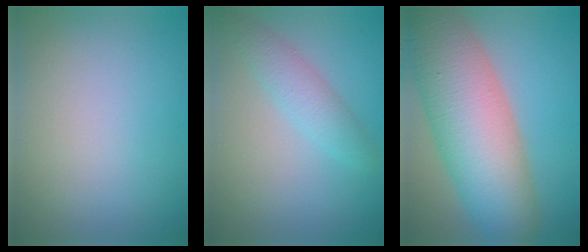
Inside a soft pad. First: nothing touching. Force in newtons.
{"total": 2.7, "press": 2.7, "slide": 0.1}
{"total": 12.3, "press": 12.3, "slide": 0.7}